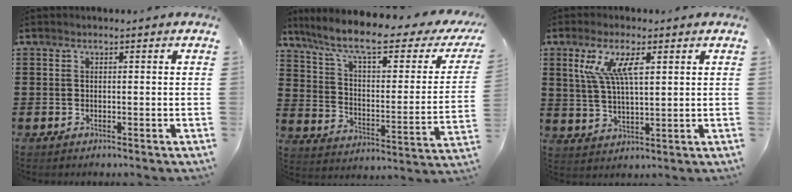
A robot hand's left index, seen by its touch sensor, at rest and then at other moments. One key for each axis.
{"total": 10.2, "fx": 7.2, "fy": 1.6, "fz": 7.0, "tx": -0.152, "ty": -0.043, "tz": 0.117}
{"total": 7.3, "fx": 3.0, "fy": 2.4, "fz": 6.2, "tx": -0.133, "ty": 0.009, "tz": 0.050}